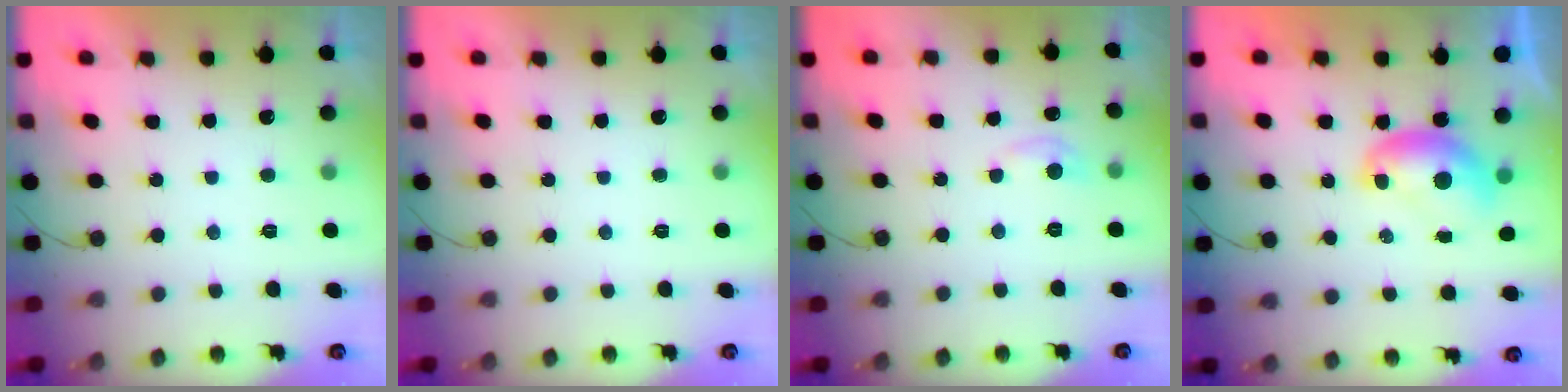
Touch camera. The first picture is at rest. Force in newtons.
{"total": 0.0}
{"total": 5.1, "press": 5.1, "slide": 0.6}
{"total": 7.0, "press": 7.0, "slide": 0.3}